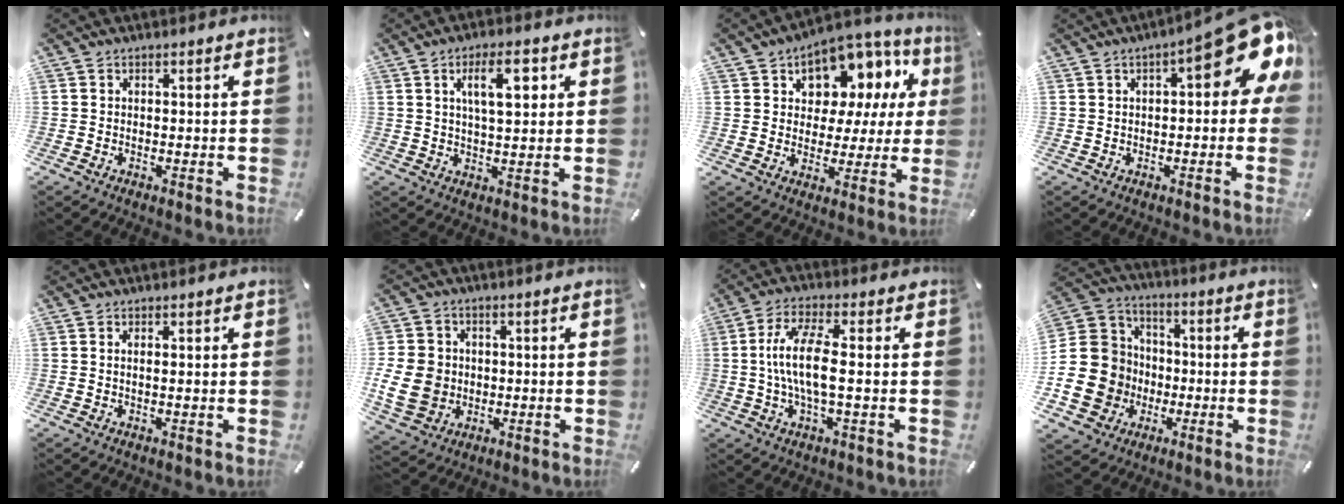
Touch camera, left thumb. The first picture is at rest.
{"total": 9.4, "force": [3.4, 3.7, 8.0], "torque": [-0.125, -0.006, 0.048]}
{"total": 10.8, "force": [6.2, 7.7, 4.4], "torque": [-0.069, -0.055, 0.112]}
{"total": 15.6, "force": [6.0, 5.5, 13.4], "torque": [-0.168, -0.048, 0.096]}
{"total": 1.1, "force": [0.2, 0.1, 1.1], "torque": [-0.020, -0.004, 0.003]}
{"total": 10.5, "force": [-1.2, 9.2, 5.0], "torque": [-0.124, 0.014, -0.023]}
{"total": 10.7, "force": [-0.1, 2.8, 10.3], "torque": [-0.205, -0.005, -0.007]}
{"total": 16.3, "force": [-4.6, 14.8, 5.0], "torque": [-0.113, 0.030, -0.078]}